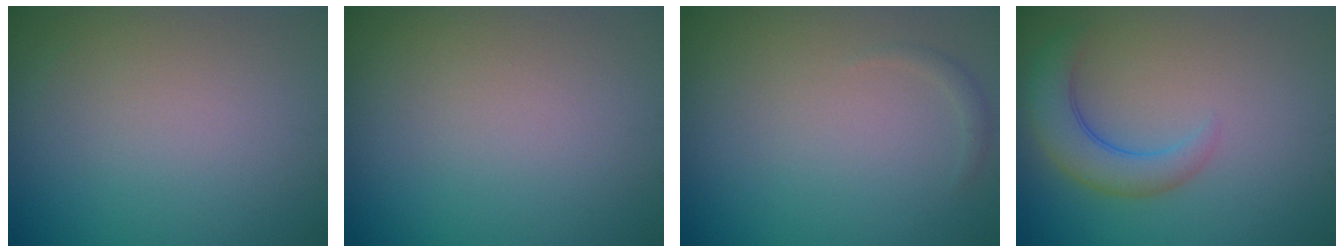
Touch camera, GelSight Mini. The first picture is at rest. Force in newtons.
{"total": 0.0}
{"total": 0.7, "press": 0.7, "slide": 0.1}
{"total": 3.8, "press": 3.7, "slide": 0.4}